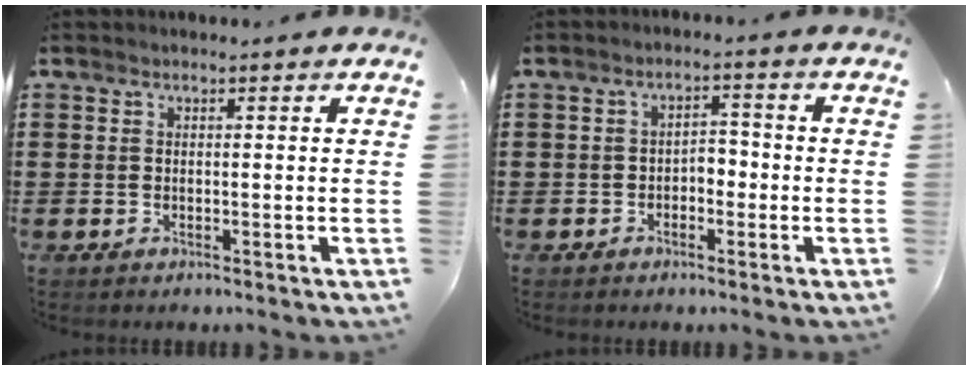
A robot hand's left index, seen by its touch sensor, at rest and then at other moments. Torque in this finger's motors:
{"motor_torque": [0.05, 0.03, 0.03, 0.05]}